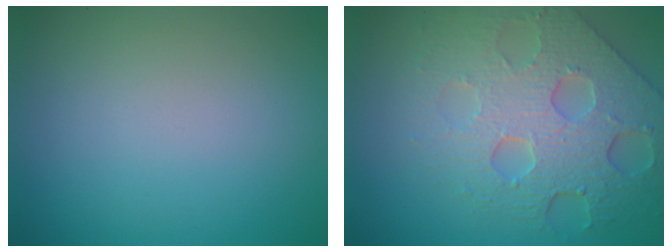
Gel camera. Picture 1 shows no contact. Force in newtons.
{"total": 7.6, "press": 5.5, "slide": 5.3}